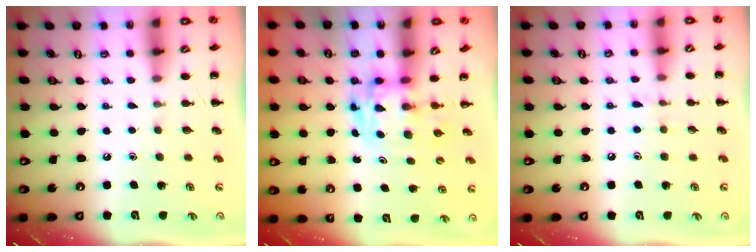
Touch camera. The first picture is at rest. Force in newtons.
{"total": 3.5, "press": 3.4, "slide": 0.6}
{"total": 6.0, "press": 5.8, "slide": 1.8}